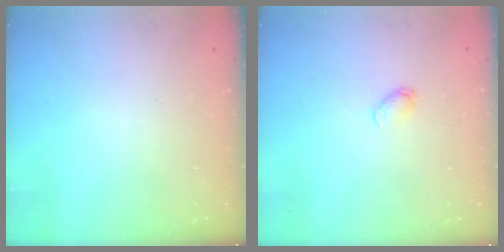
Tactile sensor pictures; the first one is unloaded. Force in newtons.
{"total": 2.7, "press": 2.7, "slide": 0.5}